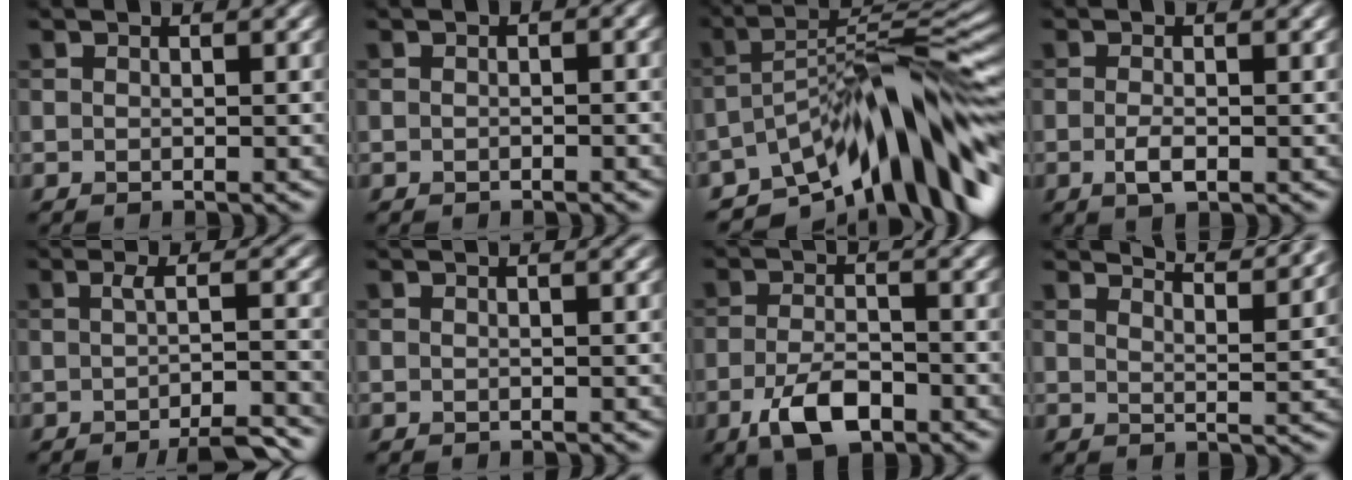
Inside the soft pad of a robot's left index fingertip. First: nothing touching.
{"total": 1.0, "force": [-0.2, 0.5, 0.8], "torque": [-0.012, 0.001, -0.003]}
{"total": 12.5, "force": [-6.6, 4.0, 9.8], "torque": [-0.130, 0.015, -0.122]}
{"total": 1.8, "force": [-0.6, 0.6, 1.6], "torque": [-0.034, -0.003, -0.013]}
{"total": 4.7, "force": [-2.0, 0.8, 4.2], "torque": [-0.054, -0.011, -0.035]}
{"total": 1.6, "force": [0.9, 0.6, 1.2], "torque": [-0.010, 0.002, 0.004]}
{"total": 4.5, "force": [-2.4, 1.9, 3.3], "torque": [-0.066, -0.004, -0.045]}
{"total": 6.4, "force": [5.8, 1.0, 2.6], "torque": [-0.024, 0.011, 0.058]}